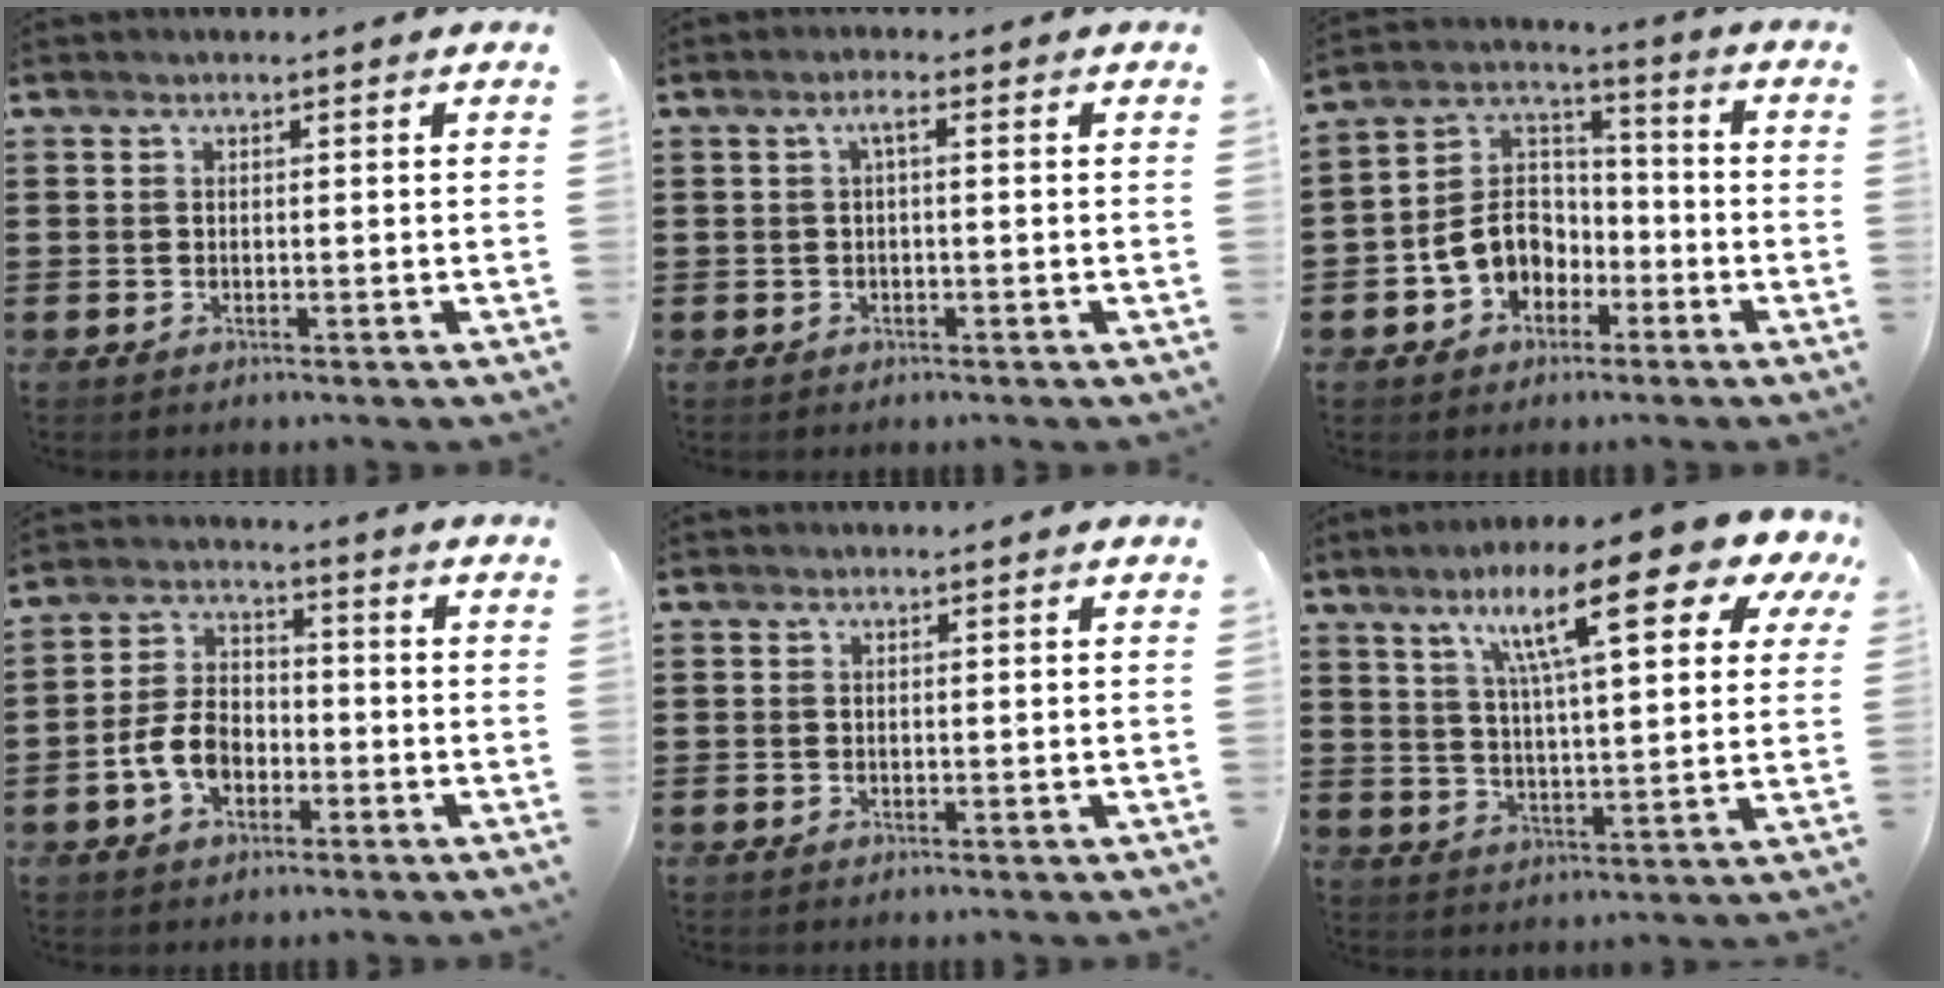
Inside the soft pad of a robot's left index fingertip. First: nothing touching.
{"total": 2.0, "force": [-0.3, 0.3, 2.0], "torque": [-0.038, 0.004, -0.008]}
{"total": 7.9, "force": [-3.0, 6.7, 3.1], "torque": [-0.095, 0.012, -0.063]}
{"total": 6.8, "force": [-2.7, 4.4, 4.4], "torque": [-0.113, 0.005, -0.059]}
{"total": 0.0}
{"total": 15.9, "force": [9.3, 2.8, 12.6], "torque": [-0.217, -0.029, 0.141]}